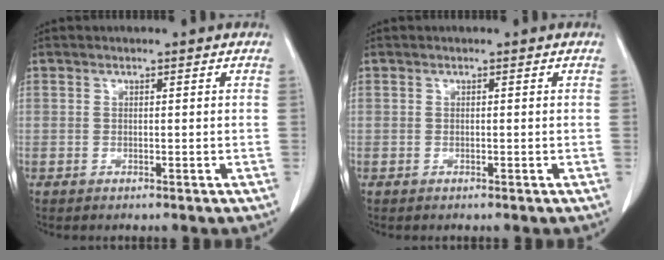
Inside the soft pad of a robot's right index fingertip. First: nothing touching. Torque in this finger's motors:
{"motor_torque": [0.23, -0.09, 0.06, 0.01]}